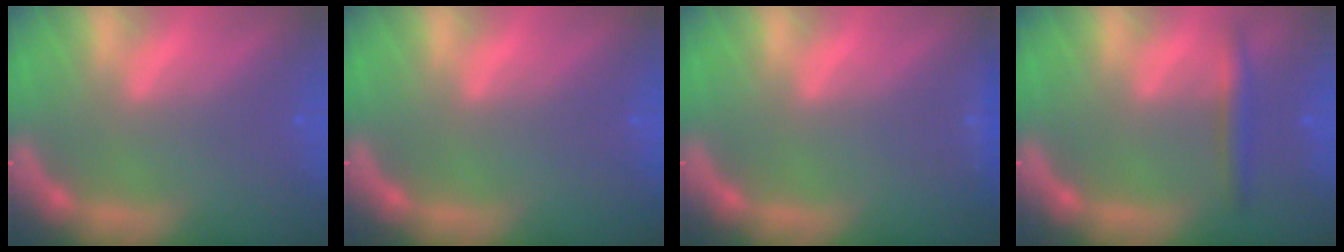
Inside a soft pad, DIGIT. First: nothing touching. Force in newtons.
{"total": 0.0}
{"total": 0.9}
{"total": 2.4}